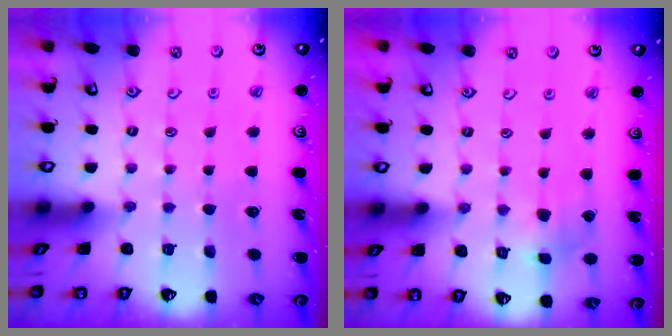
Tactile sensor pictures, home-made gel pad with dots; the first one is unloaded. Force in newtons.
{"total": 4.0, "press": 4.0, "slide": 0.6}